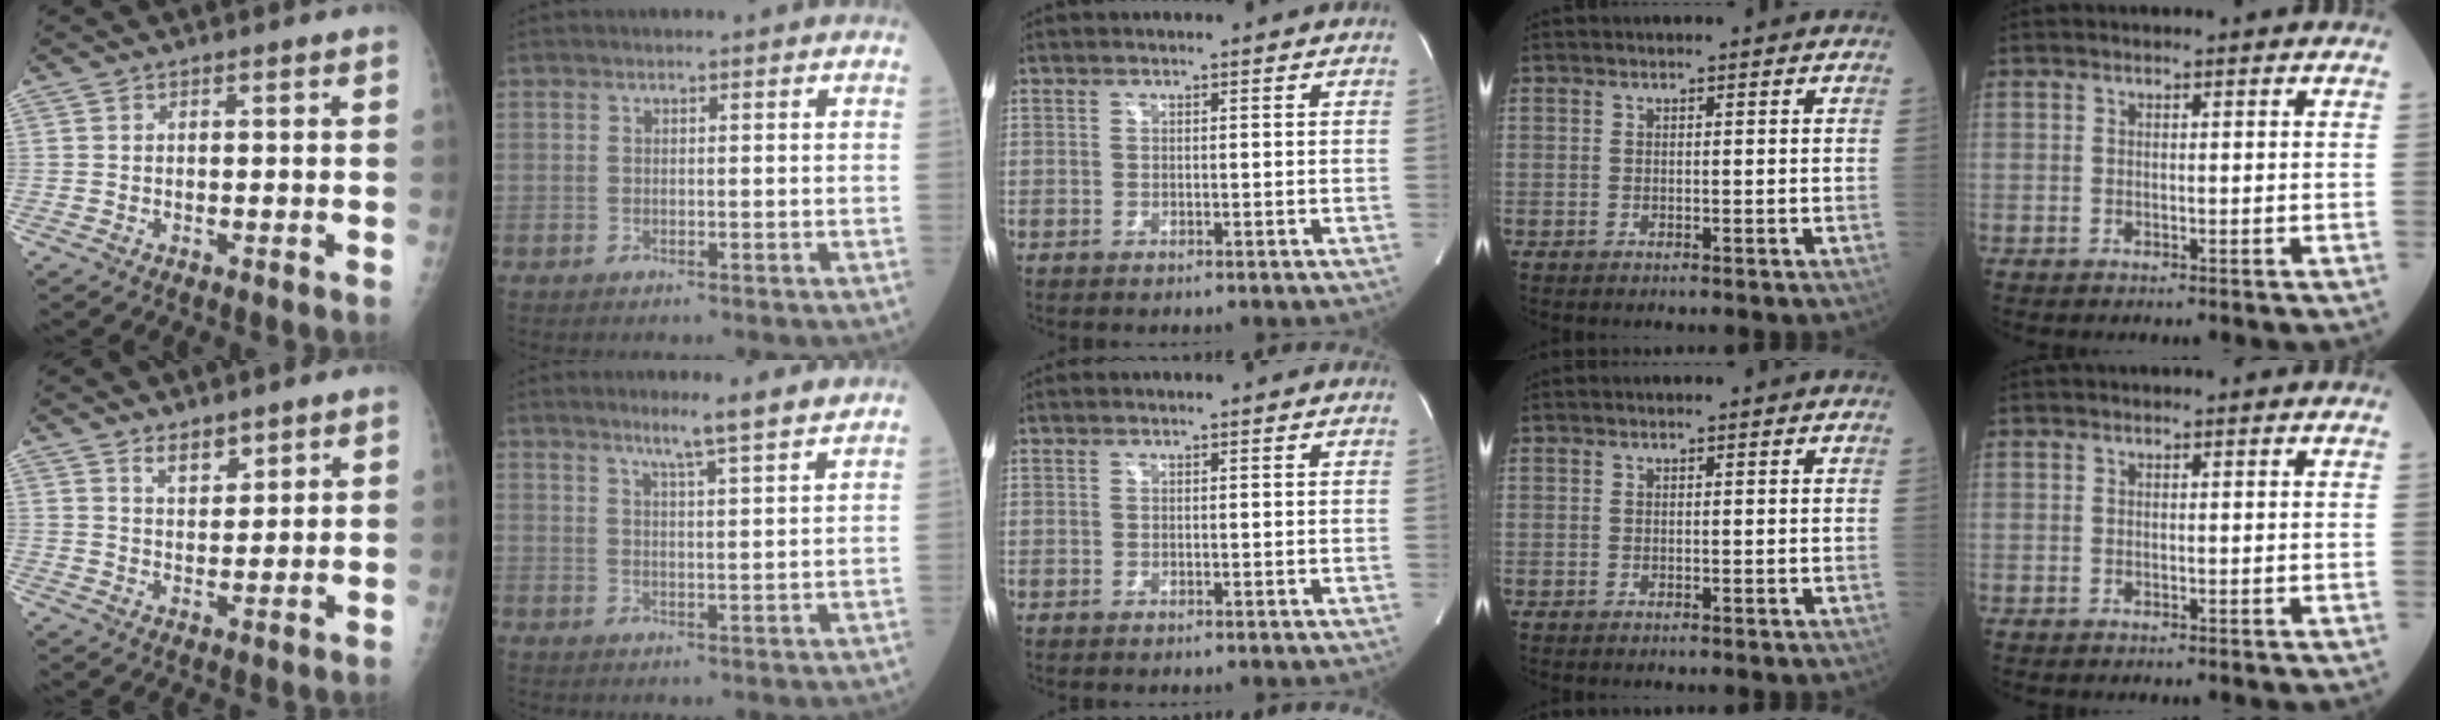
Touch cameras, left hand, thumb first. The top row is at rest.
{"thumb": {"total": 4.0, "force": [3.0, 1.9, 1.7], "torque": [-0.014, -0.025, 0.056]}, "index": {"total": 5.9, "force": [4.9, -0.8, 3.3], "torque": [-0.055, -0.003, 0.070]}}